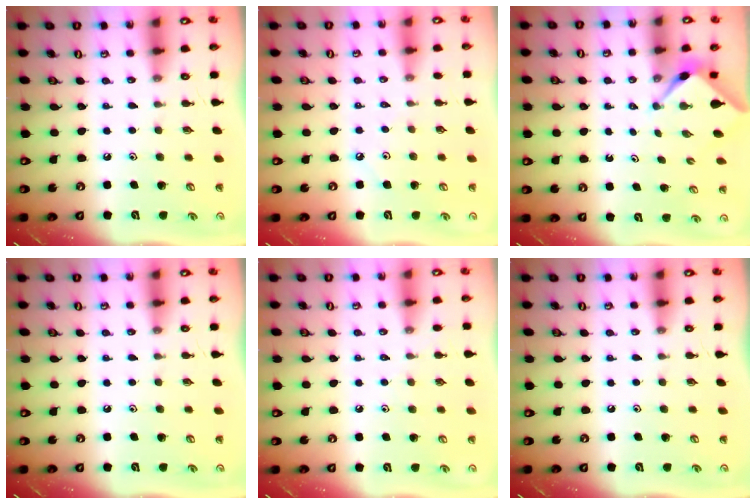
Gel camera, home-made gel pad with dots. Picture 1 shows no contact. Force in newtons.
{"total": 1.8, "press": 1.8, "slide": 0.2}
{"total": 2.3, "press": 2.2, "slide": 0.3}
{"total": 0.0}
{"total": 3.0, "press": 2.9, "slide": 0.5}
{"total": 0.0}